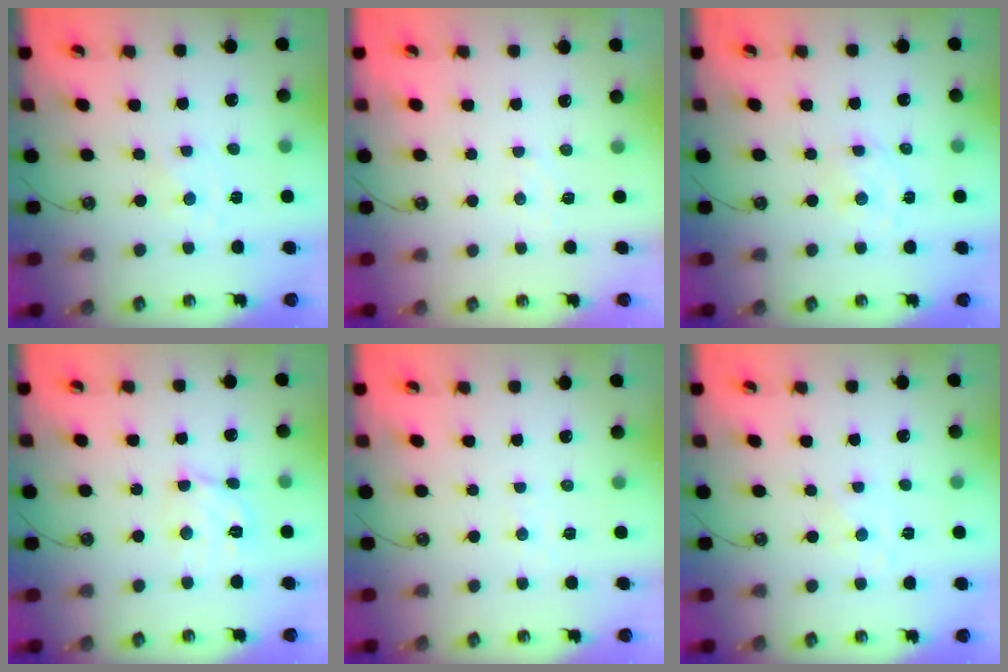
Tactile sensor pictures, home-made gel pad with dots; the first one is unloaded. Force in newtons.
{"total": 5.0, "press": 5.0, "slide": 0.7}
{"total": 2.4, "press": 2.3, "slide": 0.7}
{"total": 9.6, "press": 9.5, "slide": 0.9}
{"total": 3.7, "press": 3.7, "slide": 0.5}
{"total": 0.0}